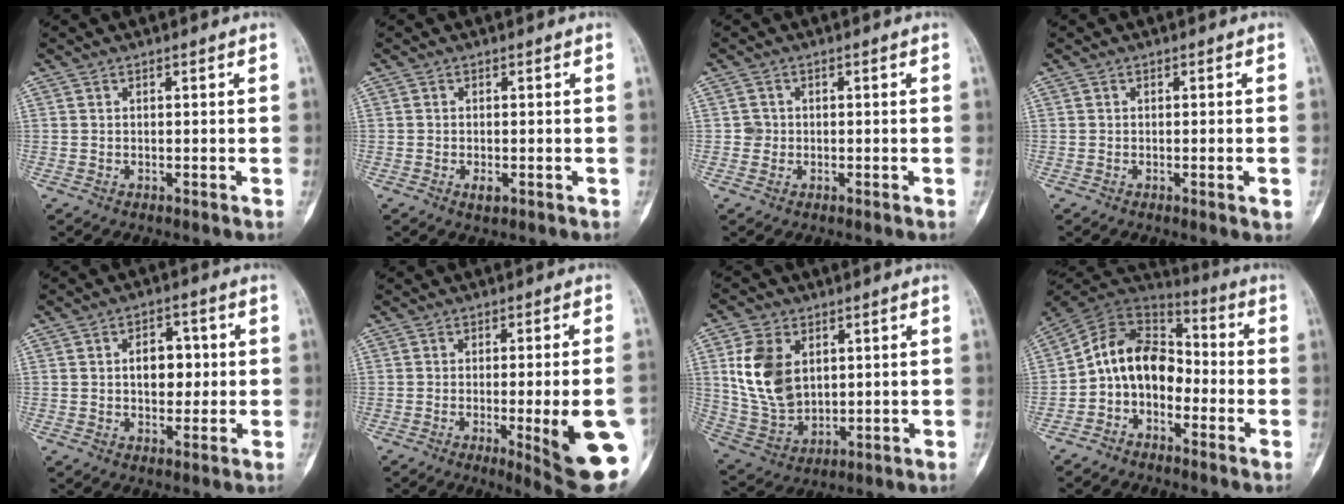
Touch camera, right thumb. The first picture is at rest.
{"total": 1.7, "force": [-0.6, 1.0, 1.3], "torque": [-0.021, -0.001, -0.008]}
{"total": 1.1, "force": [-0.3, 1.0, 0.2], "torque": [0.009, 0.005, -0.008]}
{"total": 2.2, "force": [-0.6, 0.4, 2.1], "torque": [-0.027, -0.002, -0.005]}
{"total": 6.5, "force": [0.5, 4.2, 4.9], "torque": [-0.042, 0.008, 0.005]}
{"total": 15.8, "force": [-4.0, 3.0, 15.0], "torque": [-0.150, -0.004, -0.035]}
{"total": 12.6, "force": [3.5, 8.0, 9.1], "torque": [-0.171, -0.013, 0.083]}
{"total": 12.5, "force": [-3.0, 9.4, 7.6], "torque": [-0.110, 0.071, -0.070]}